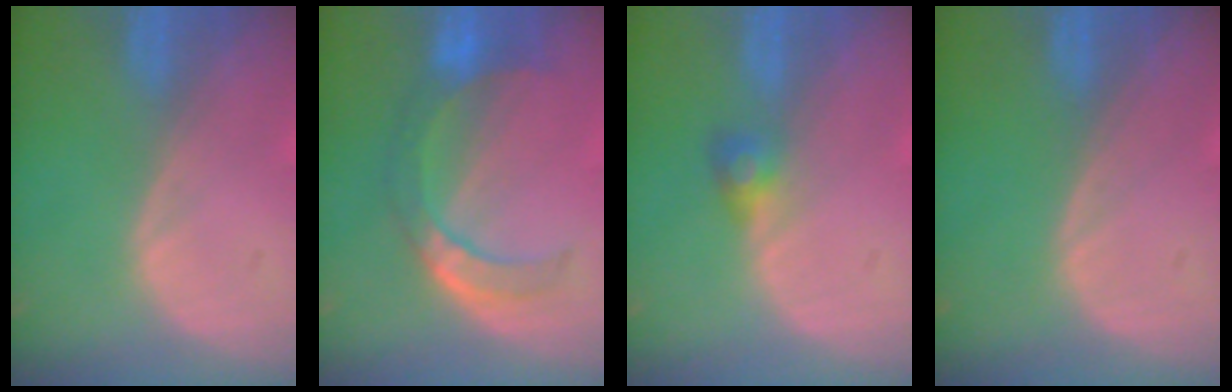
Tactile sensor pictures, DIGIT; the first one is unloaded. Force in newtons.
{"total": 7.0, "press": 6.9, "slide": 1.4}
{"total": 2.6, "press": 2.5, "slide": 0.7}
{"total": 0.0}